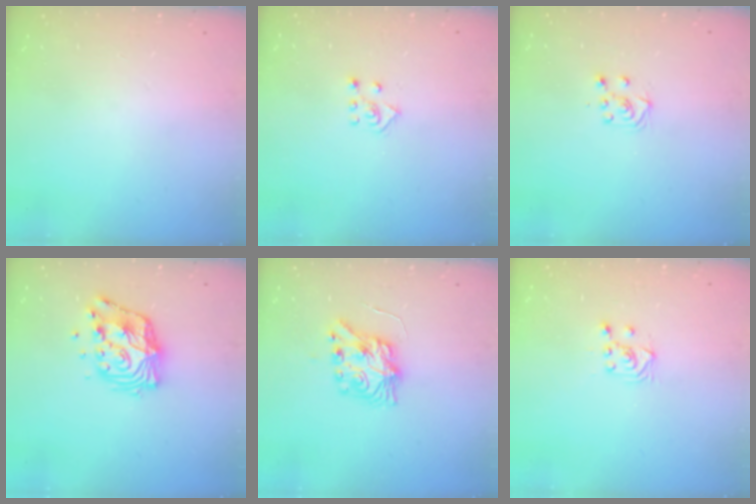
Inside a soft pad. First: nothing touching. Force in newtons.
{"total": 5.0, "press": 4.9, "slide": 0.4}
{"total": 5.0, "press": 4.9, "slide": 0.6}
{"total": 12.3, "press": 12.3, "slide": 1.1}
{"total": 8.1, "press": 8.1, "slide": 0.2}
{"total": 4.5, "press": 4.4, "slide": 0.8}